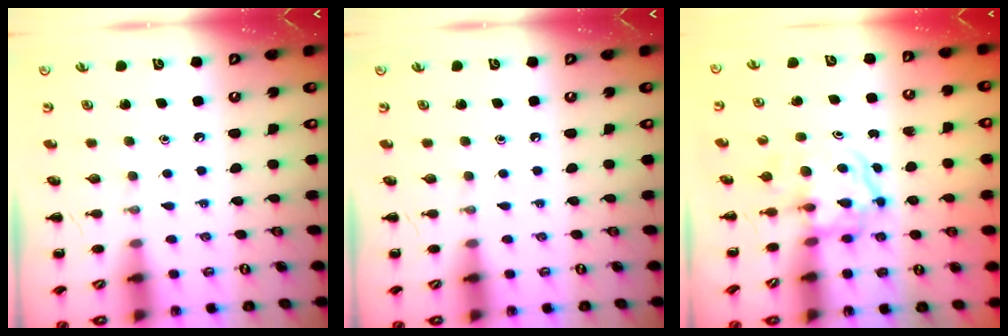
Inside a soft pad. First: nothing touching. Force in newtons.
{"total": 0.0}
{"total": 3.8, "press": 3.8, "slide": 0.5}